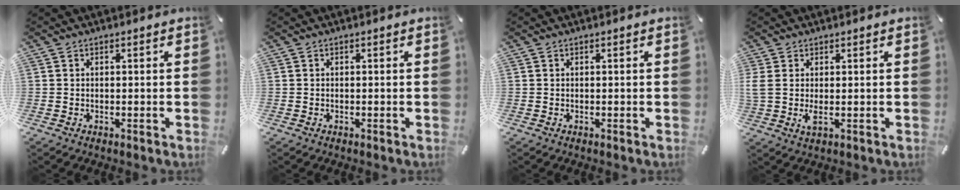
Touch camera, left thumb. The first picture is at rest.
{"total": 0.0}
{"total": 0.0}
{"total": 4.0, "force": [0.3, 1.2, 3.8], "torque": [-0.083, -0.008, 0.005]}